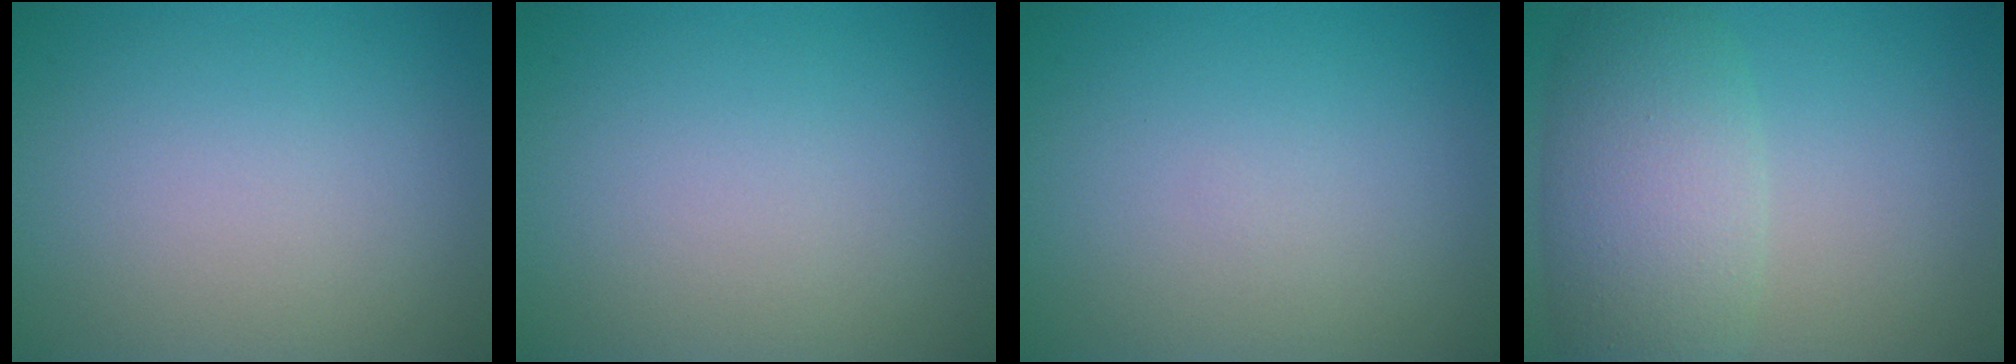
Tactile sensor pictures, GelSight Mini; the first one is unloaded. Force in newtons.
{"total": 0.0}
{"total": 0.0}
{"total": 6.4, "press": 6.4, "slide": 0.4}